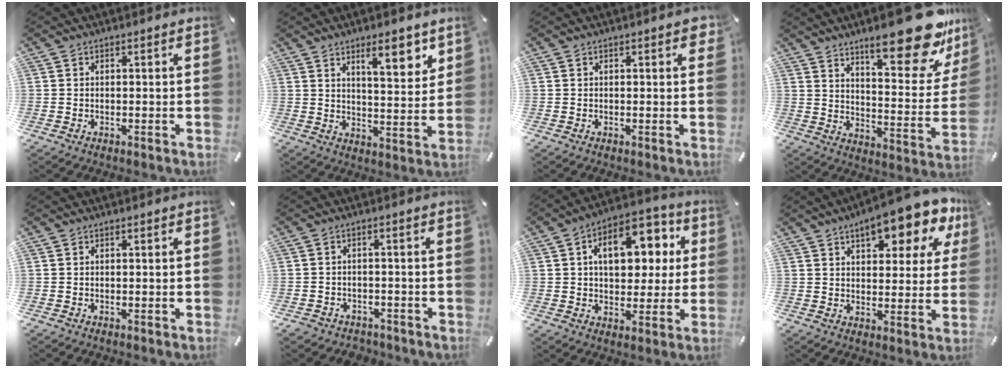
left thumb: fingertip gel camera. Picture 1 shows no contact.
{"total": 9.3, "force": [6.0, 3.0, 6.4], "torque": [-0.083, -0.032, 0.096]}
{"total": 1.5, "force": [0.5, 0.6, 1.3], "torque": [-0.010, -0.002, 0.004]}
{"total": 24.0, "force": [16.4, 7.5, 15.8], "torque": [-0.218, -0.123, 0.267]}
{"total": 0.0}
{"total": 3.0, "force": [-2.1, 2.1, 0.6], "torque": [-0.017, 0.009, -0.045]}
{"total": 14.3, "force": [3.7, 9.7, 9.8], "torque": [-0.138, -0.002, 0.062]}
{"total": 13.7, "force": [8.8, 5.9, 8.8], "torque": [-0.120, -0.042, 0.145]}